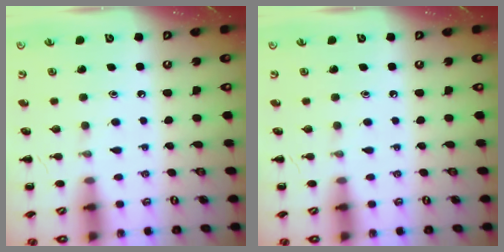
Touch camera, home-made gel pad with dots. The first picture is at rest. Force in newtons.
{"total": 0.0}